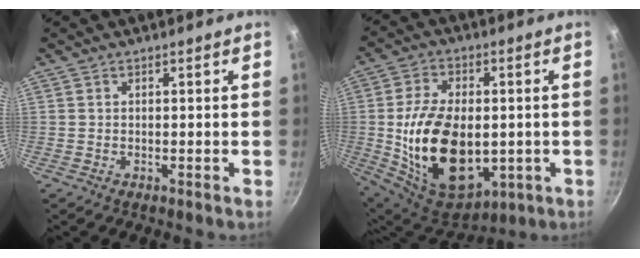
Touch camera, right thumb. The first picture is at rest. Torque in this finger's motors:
{"motor_torque": [-0.49, 2.09, 2.30, 0.11, 0.32]}